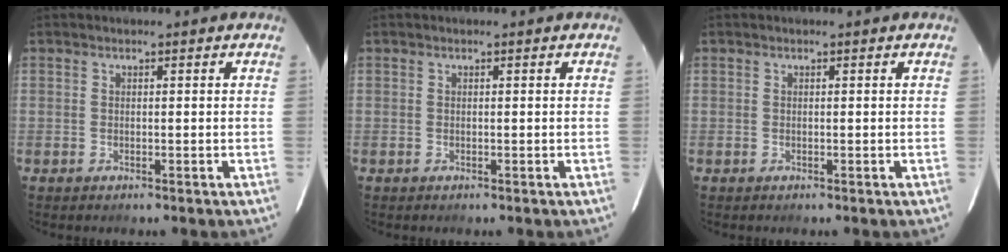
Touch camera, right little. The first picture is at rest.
{"total": 0.0}
{"total": 0.0}